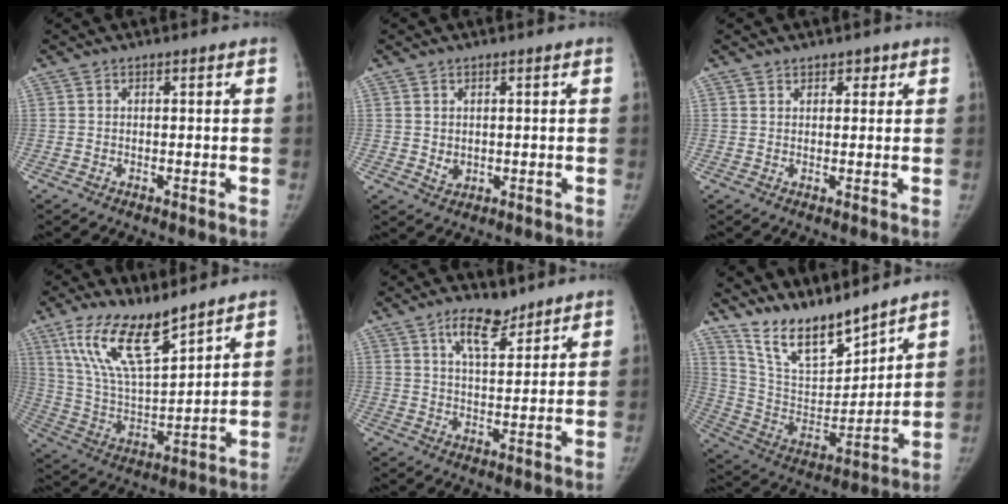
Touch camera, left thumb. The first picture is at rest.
{"total": 2.1, "force": [0.3, 1.8, 1.1], "torque": [-0.015, -0.005, 0.014]}
{"total": 2.3, "force": [1.5, 1.6, 0.7], "torque": [0.013, -0.007, 0.019]}
{"total": 16.0, "force": [10.8, 5.1, 10.7], "torque": [-0.179, -0.057, 0.219]}
{"total": 7.5, "force": [5.1, 3.2, 4.4], "torque": [-0.053, -0.034, 0.087]}
{"total": 15.5, "force": [13.5, 4.0, 6.5], "torque": [-0.085, -0.084, 0.264]}